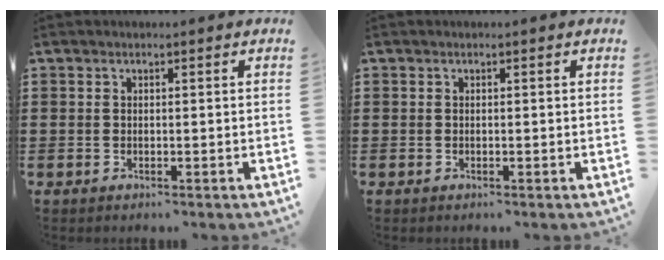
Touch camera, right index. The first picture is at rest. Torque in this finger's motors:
{"motor_torque": [0.12, 0.01, 0.00, 0.00]}